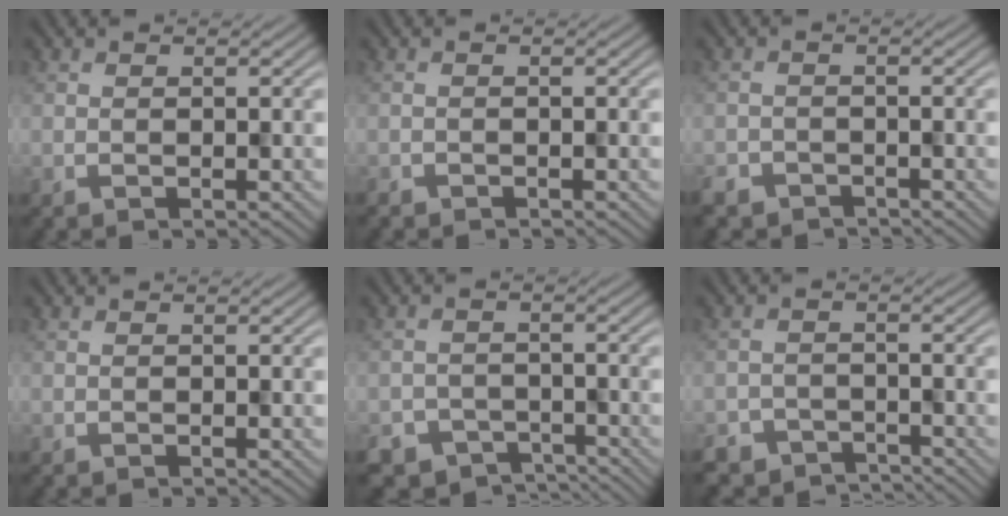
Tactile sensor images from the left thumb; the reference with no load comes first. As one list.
[{"total": 1.0, "force": [-0.9, 0.1, -0.3], "torque": [0.006, -0.002, -0.014]}, {"total": 3.2, "force": [-2.8, 1.5, 0.1], "torque": [0.000, -0.007, -0.048]}, {"total": 0.0}, {"total": 6.0, "force": [-4.8, 3.4, 0.9], "torque": [-0.008, -0.013, -0.064]}, {"total": 5.0, "force": [-4.5, 2.2, 0.3], "torque": [0.001, -0.006, -0.067]}]